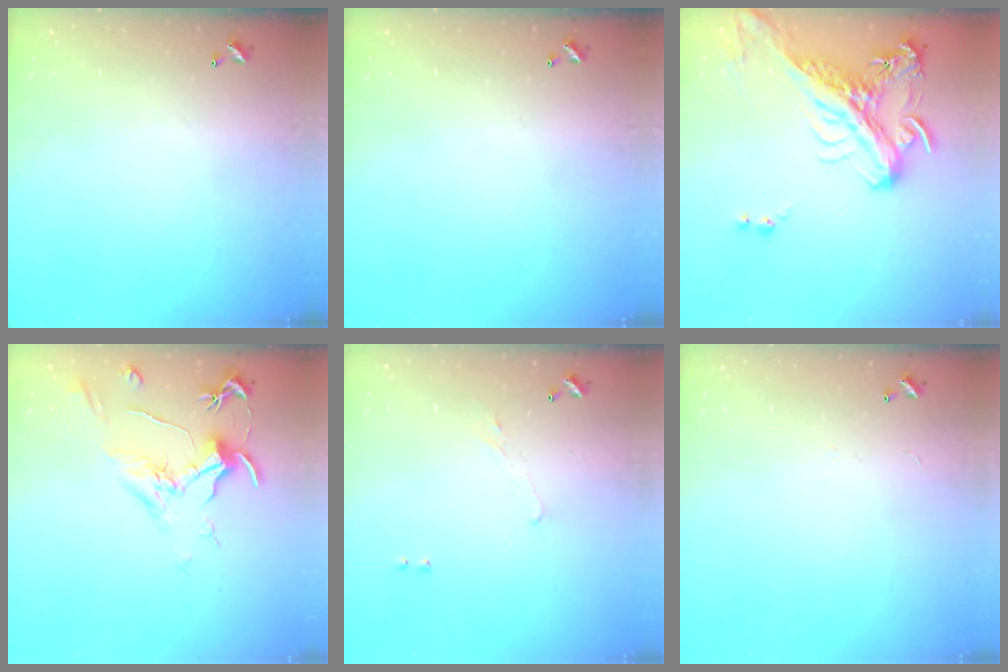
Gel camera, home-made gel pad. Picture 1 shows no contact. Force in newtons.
{"total": 0.0}
{"total": 7.2, "press": 6.9, "slide": 2.0}
{"total": 1.9, "press": 1.7, "slide": 0.9}
{"total": 0.9, "press": 0.8, "slide": 0.5}
{"total": 1.5, "press": 1.4, "slide": 0.5}